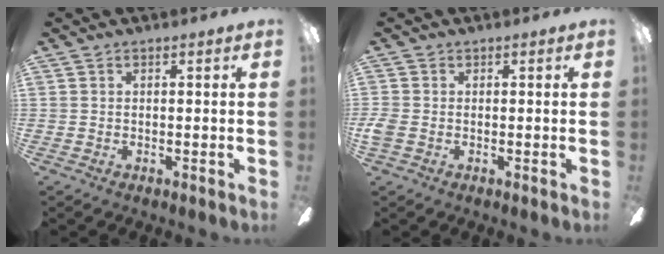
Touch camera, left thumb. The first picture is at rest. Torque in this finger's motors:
{"motor_torque": [-0.21, 0.21, 0.10, -0.12, 0.00]}